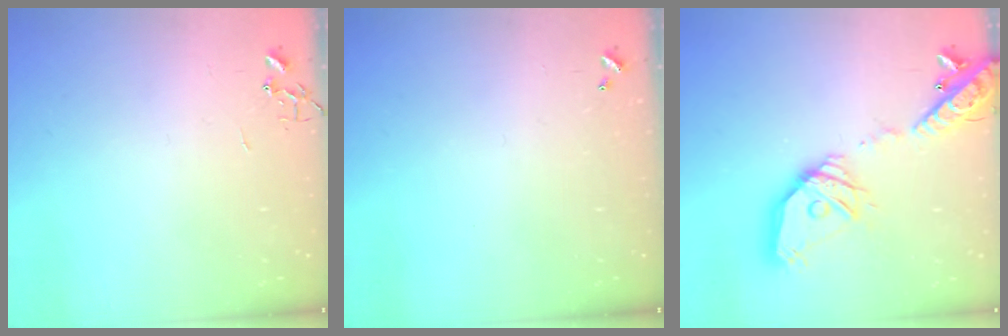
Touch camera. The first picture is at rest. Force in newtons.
{"total": 0.0}
{"total": 21.9, "press": 21.6, "slide": 3.8}